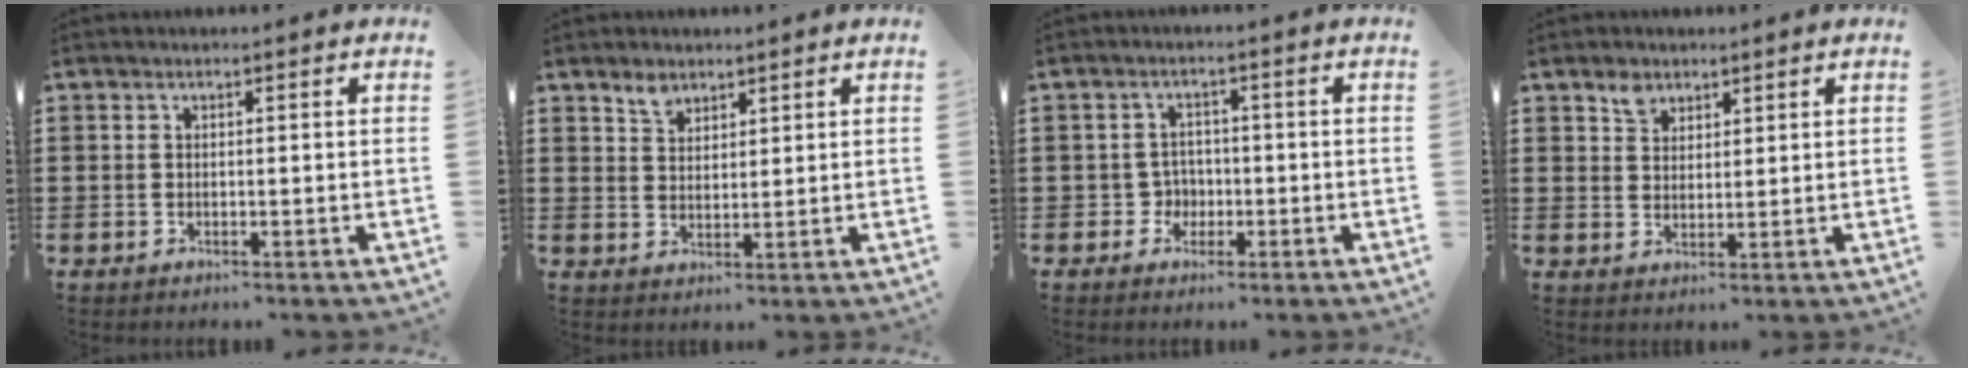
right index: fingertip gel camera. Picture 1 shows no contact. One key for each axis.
{"total": 2.9, "fx": 2.2, "fy": 1.6, "fz": 0.9, "tx": -0.018, "ty": -0.001, "tz": 0.041}
{"total": 3.2, "fx": -1.0, "fy": 2.8, "fz": 1.0, "tx": -0.030, "ty": 0.003, "tz": -0.022}
{"total": 3.1, "fx": 2.3, "fy": 2.0, "fz": 0.8, "tx": -0.016, "ty": 0.000, "tz": 0.042}